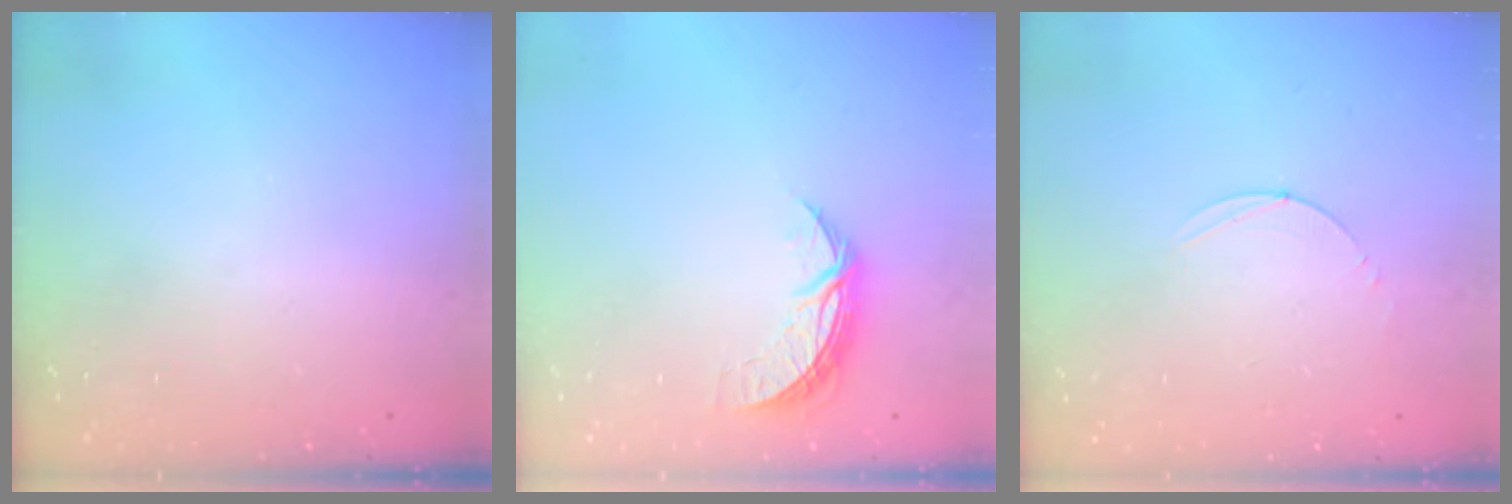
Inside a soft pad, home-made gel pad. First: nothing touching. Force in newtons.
{"total": 6.8, "press": 6.8, "slide": 0.5}
{"total": 2.8, "press": 2.8, "slide": 0.3}